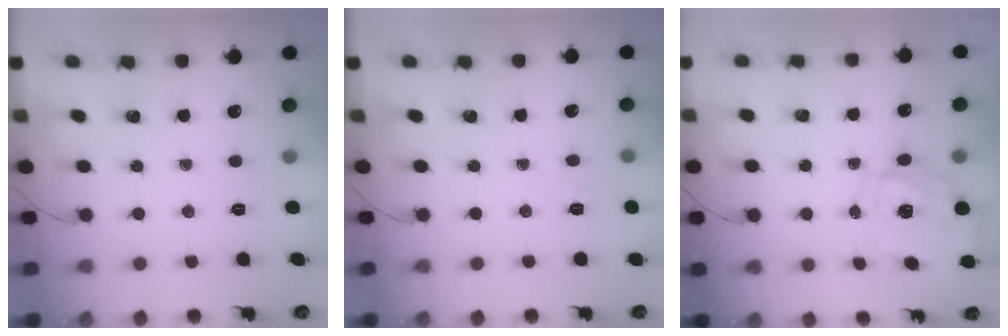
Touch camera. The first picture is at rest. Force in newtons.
{"total": 1.6, "press": 0.2, "slide": 1.6}
{"total": 9.7, "press": 9.6, "slide": 1.4}